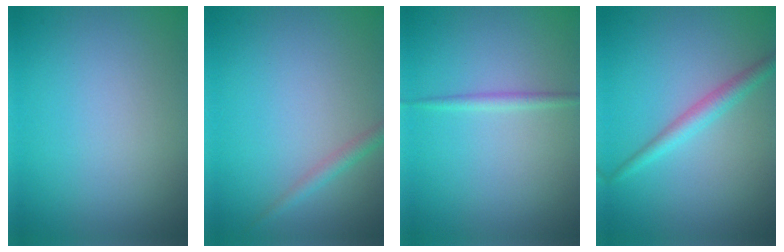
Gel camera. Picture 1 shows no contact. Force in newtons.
{"total": 1.5, "press": 1.5, "slide": 0.0}
{"total": 1.1, "press": 1.1, "slide": 0.0}
{"total": 2.2, "press": 2.2, "slide": 0.0}